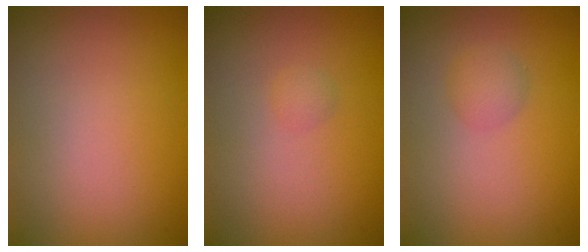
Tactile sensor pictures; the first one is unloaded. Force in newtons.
{"total": 0.7, "press": 0.7, "slide": 0.0}
{"total": 1.6, "press": 1.6, "slide": 0.0}